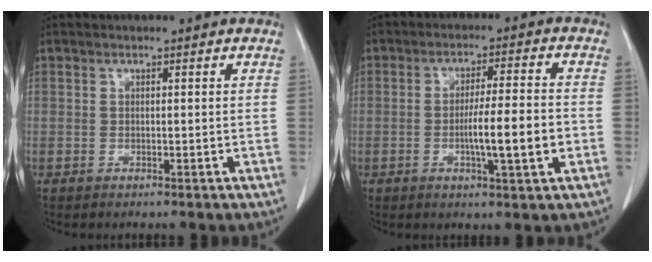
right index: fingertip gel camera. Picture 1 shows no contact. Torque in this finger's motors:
{"motor_torque": [1.23, -0.43, 0.61, 0.11]}